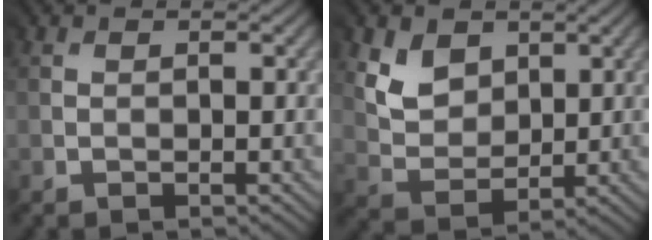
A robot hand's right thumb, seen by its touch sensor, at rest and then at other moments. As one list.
[{"total": 4.8, "force": [3.1, 3.5, 1.4], "torque": [-0.061, -0.009, 0.051]}]